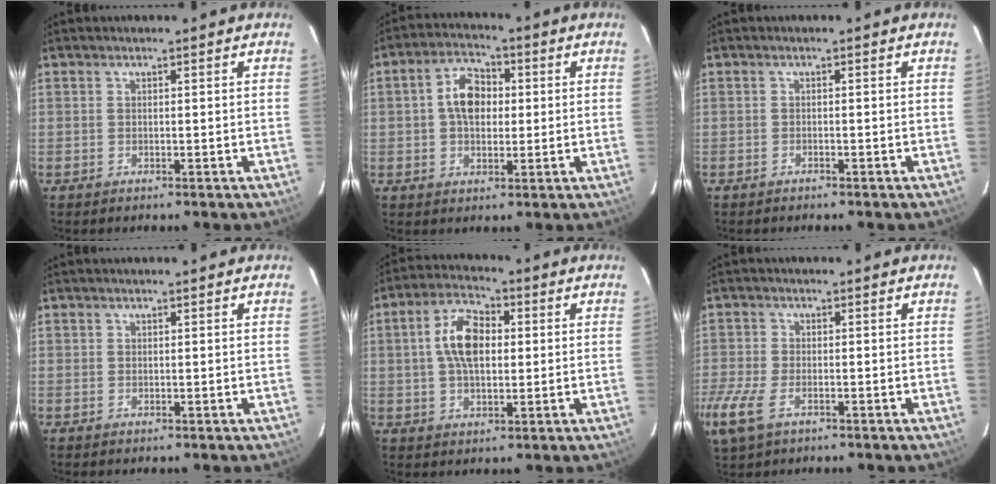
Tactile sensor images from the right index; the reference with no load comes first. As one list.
[{"total": 7.5, "force": [0.7, 5.1, 5.5], "torque": [-0.100, 0.022, 0.013]}, {"total": 0.6, "force": [-0.6, -0.1, 0.1], "torque": [-0.003, 0.001, -0.010]}, {"total": 0.0}, {"total": 9.5, "force": [1.1, 5.4, 7.7], "torque": [-0.147, 0.019, 0.020]}, {"total": 9.8, "force": [-4.8, 5.2, 6.7], "torque": [-0.173, -0.028, -0.090]}]